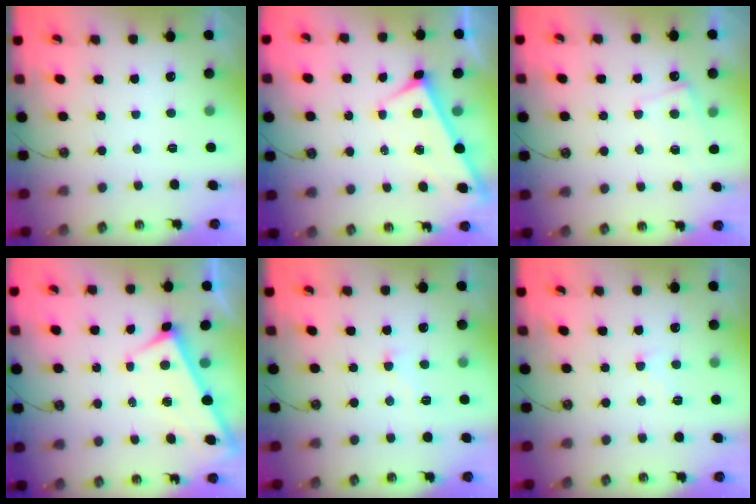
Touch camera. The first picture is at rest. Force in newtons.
{"total": 1.4, "press": 1.3, "slide": 0.5}
{"total": 3.0, "press": 3.0, "slide": 0.5}
{"total": 2.6, "press": 2.6, "slide": 0.2}
{"total": 0.8, "press": 0.8, "slide": 0.3}
{"total": 0.9, "press": 0.7, "slide": 0.5}